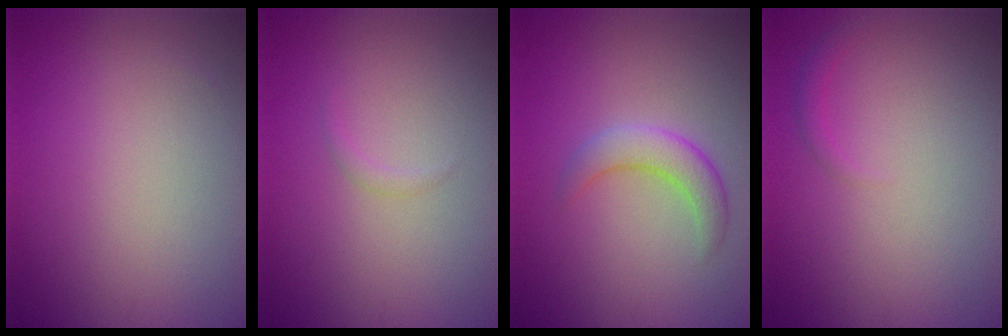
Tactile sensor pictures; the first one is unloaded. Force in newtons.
{"total": 0.6, "press": 0.6, "slide": 0.0}
{"total": 3.1, "press": 3.1, "slide": 0.0}
{"total": 0.9, "press": 0.9, "slide": 0.1}